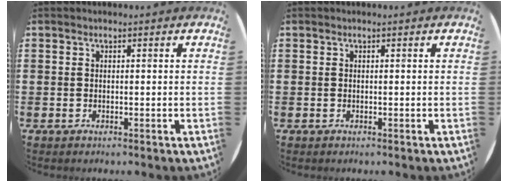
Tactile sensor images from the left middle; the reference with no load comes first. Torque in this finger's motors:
{"motor_torque": [0.08, 0.02, -0.01, -0.01]}